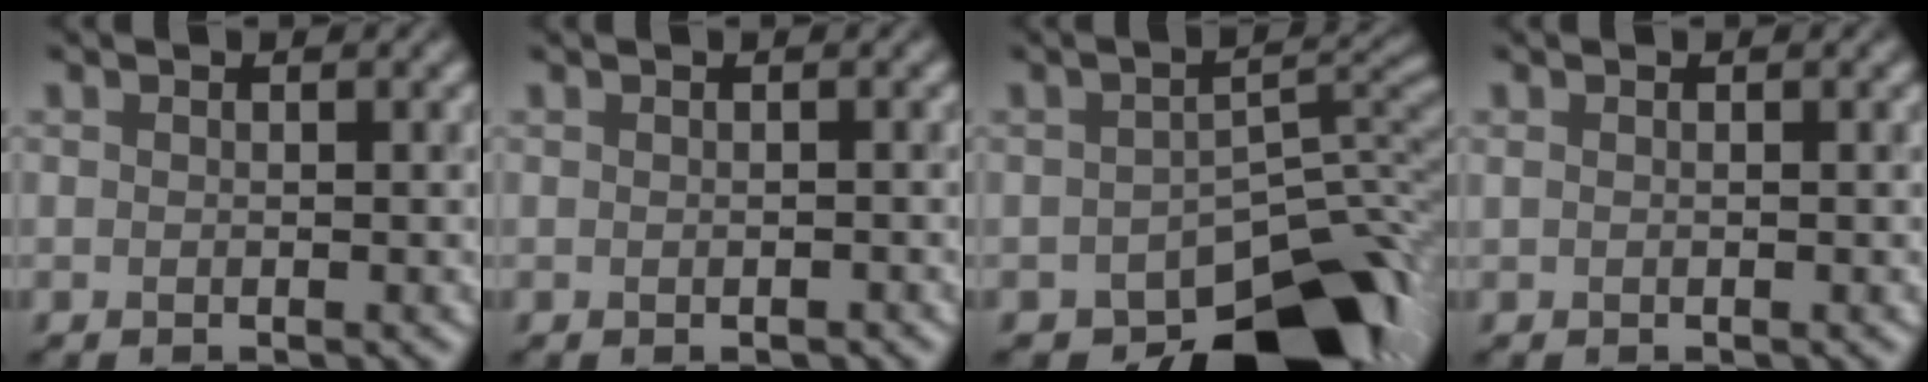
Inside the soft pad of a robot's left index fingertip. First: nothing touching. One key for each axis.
{"total": 0.6, "fx": -0.3, "fy": -0.1, "fz": 0.5, "tx": -0.009, "ty": 0.000, "tz": -0.003}
{"total": 10.9, "fx": -7.2, "fy": 4.9, "fz": 6.4, "tx": -0.063, "ty": -0.010, "tz": -0.116}
{"total": 0.0}